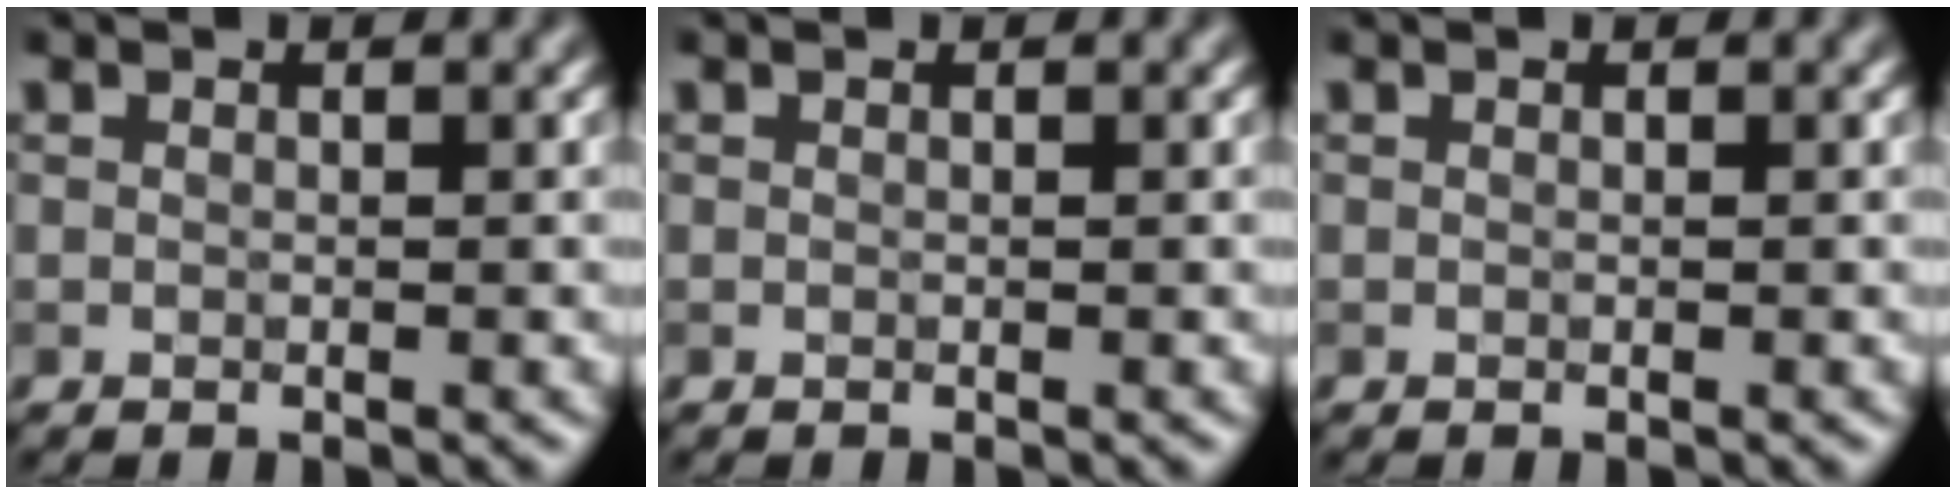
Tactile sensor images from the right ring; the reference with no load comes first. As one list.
[{"total": 0.0}, {"total": 0.0}]